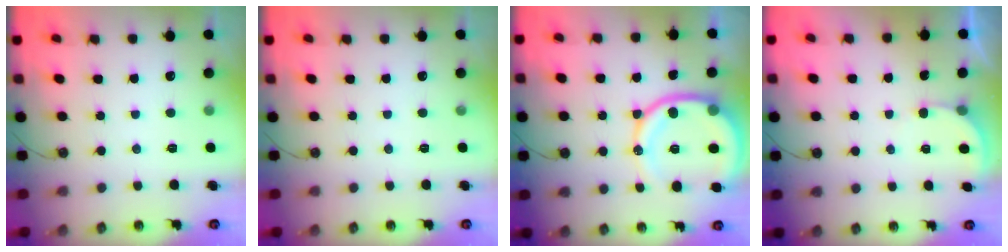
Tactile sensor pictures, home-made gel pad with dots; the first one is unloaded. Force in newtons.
{"total": 0.0}
{"total": 16.0, "press": 15.9, "slide": 1.9}
{"total": 2.7, "press": 2.7, "slide": 0.2}